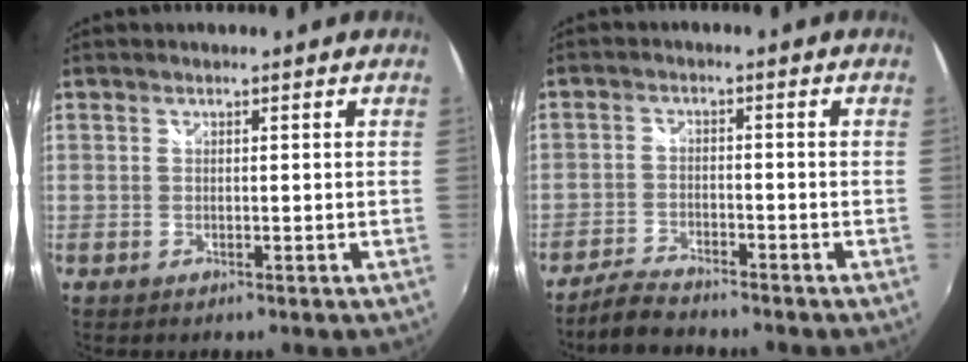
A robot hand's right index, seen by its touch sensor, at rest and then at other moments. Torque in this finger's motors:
{"motor_torque": [0.22, -0.09, 0.01, 0.01]}